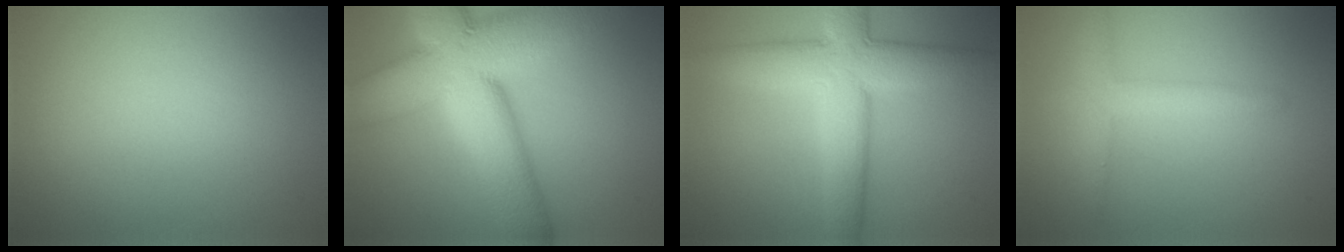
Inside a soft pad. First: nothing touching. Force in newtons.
{"total": 15.7, "press": 15.7, "slide": 1.0}
{"total": 8.4, "press": 8.4, "slide": 0.5}
{"total": 2.6, "press": 2.6, "slide": 0.2}